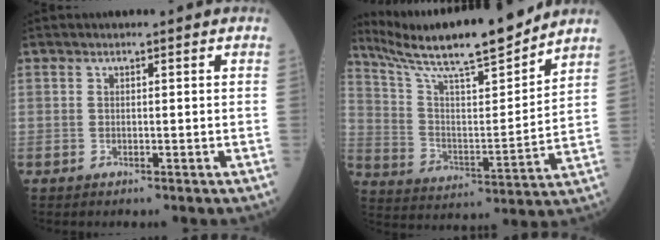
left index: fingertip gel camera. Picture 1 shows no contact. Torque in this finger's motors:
{"motor_torque": [0.09, -0.54, 0.51, 0.09]}